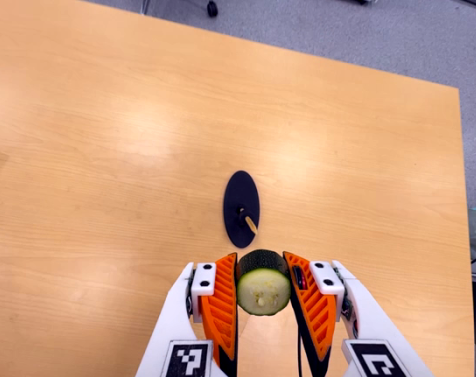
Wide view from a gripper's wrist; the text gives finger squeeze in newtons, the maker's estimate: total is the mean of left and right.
{"total": 10.8, "left": 9.9, "right": 11.8}